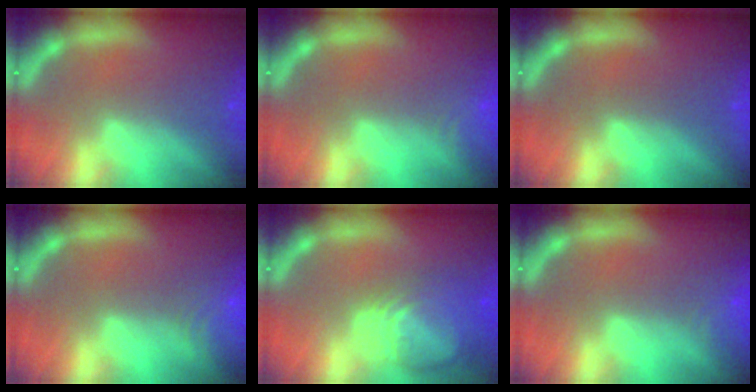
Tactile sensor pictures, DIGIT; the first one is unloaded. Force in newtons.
{"total": 2.4}
{"total": 0.0}
{"total": 4.5}
{"total": 8.5}
{"total": 1.9}